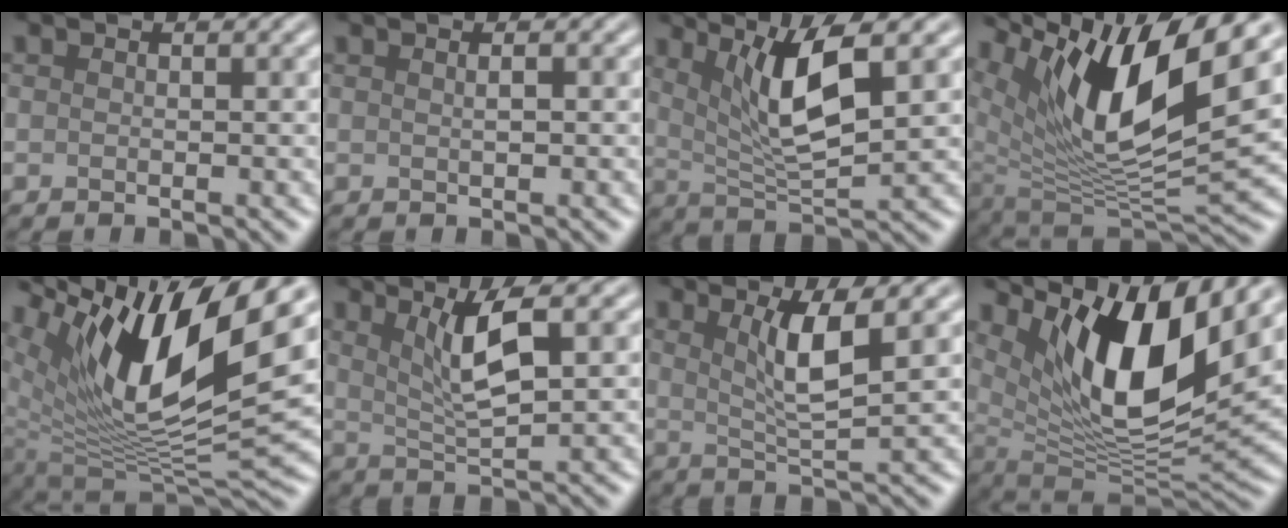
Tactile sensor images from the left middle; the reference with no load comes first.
{"total": 0.9, "force": [0.2, 0.2, 0.8], "torque": [-0.012, 0.006, 0.002]}
{"total": 6.5, "force": [2.6, 1.5, 5.7], "torque": [-0.101, -0.006, 0.049]}
{"total": 12.6, "force": [6.1, 3.8, 10.3], "torque": [-0.192, -0.007, 0.117]}
{"total": 14.1, "force": [5.9, 5.1, 11.7], "torque": [-0.219, -0.009, 0.113]}
{"total": 4.5, "force": [1.8, 0.9, 4.0], "torque": [-0.077, -0.002, 0.036]}
{"total": 4.2, "force": [1.6, 0.7, 3.9], "torque": [-0.074, -0.005, 0.031]}
{"total": 11.9, "force": [5.0, 4.0, 10.0], "torque": [-0.164, -0.018, 0.101]}